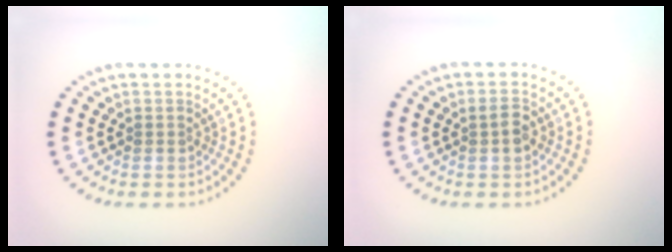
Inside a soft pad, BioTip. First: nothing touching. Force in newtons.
{"total": 1.7, "press": 1.7, "slide": 0.2}